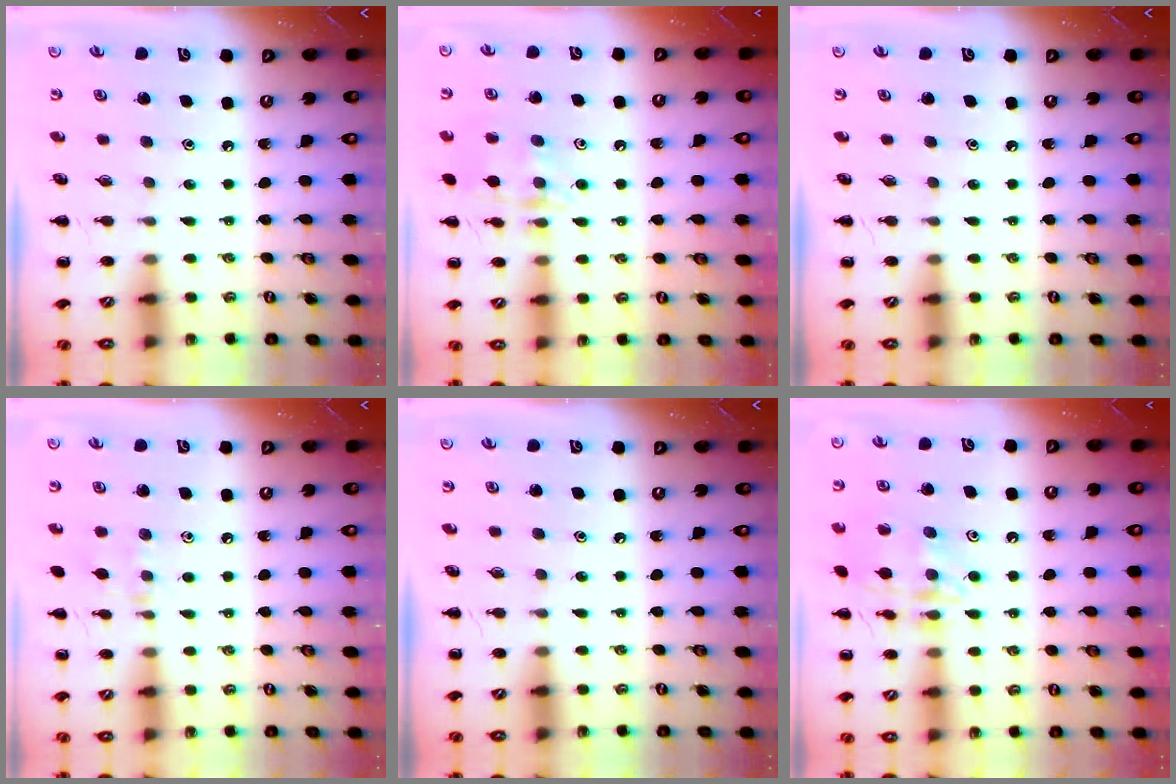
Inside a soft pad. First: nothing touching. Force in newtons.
{"total": 13.3, "press": 13.3, "slide": 0.8}
{"total": 0.0}
{"total": 6.8, "press": 6.6, "slide": 1.6}
{"total": 0.0}
{"total": 15.8, "press": 15.8, "slide": 1.0}